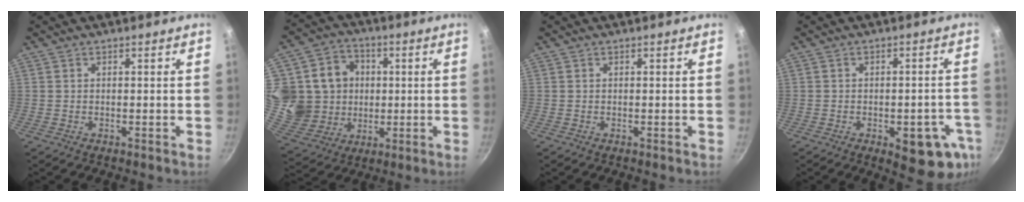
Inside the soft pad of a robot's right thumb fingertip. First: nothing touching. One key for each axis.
{"total": 17.4, "fx": 2.0, "fy": 15.8, "fz": 7.0, "tx": -0.117, "ty": 0.002, "tz": 0.042}
{"total": 0.0}
{"total": 11.7, "fx": -4.5, "fy": 5.3, "fz": 9.5, "tx": -0.068, "ty": 0.015, "tz": -0.051}